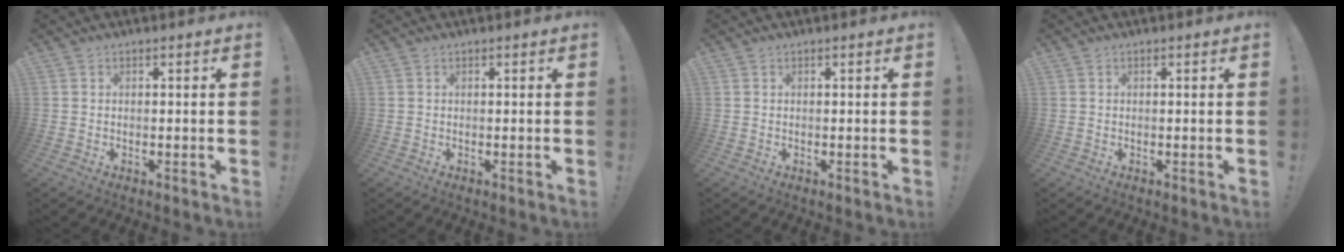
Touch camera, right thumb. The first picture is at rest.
{"total": 0.0}
{"total": 0.0}
{"total": 0.0}